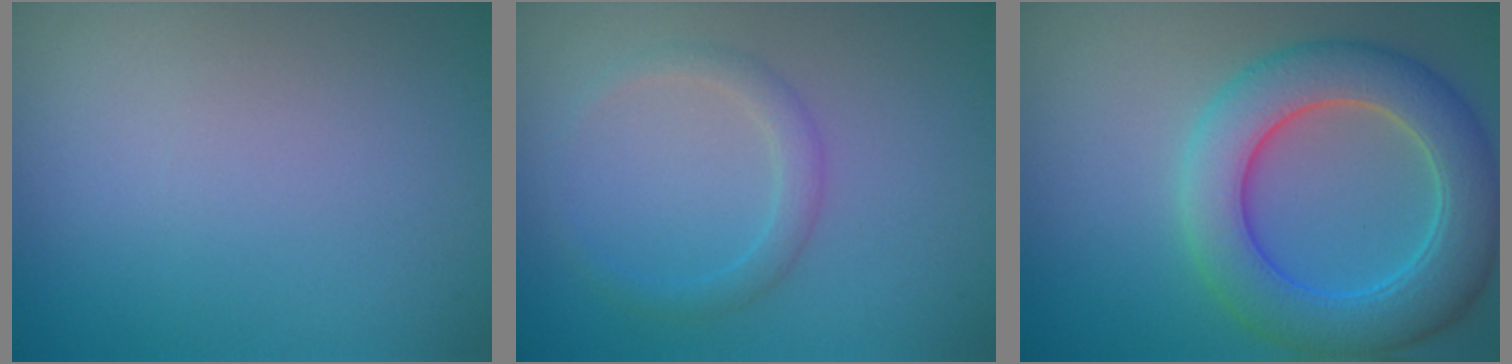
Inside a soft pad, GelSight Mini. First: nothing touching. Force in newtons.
{"total": 1.8, "press": 1.7, "slide": 0.1}
{"total": 7.6, "press": 7.6, "slide": 0.2}